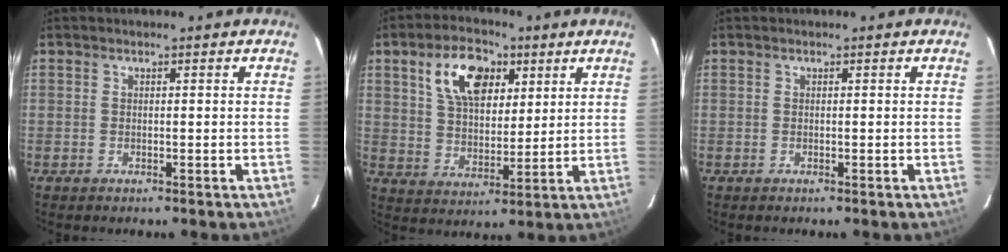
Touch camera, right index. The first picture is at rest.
{"total": 12.1, "force": [5.4, 7.2, 8.1], "torque": [-0.148, 0.025, 0.098]}
{"total": 0.0}